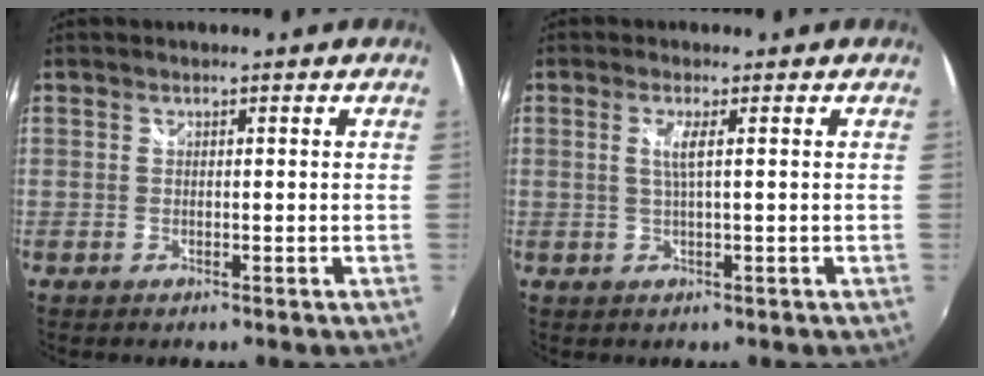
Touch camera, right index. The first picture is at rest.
{"total": 2.2, "force": [0.4, -0.4, 2.1], "torque": [-0.041, -0.003, 0.005]}